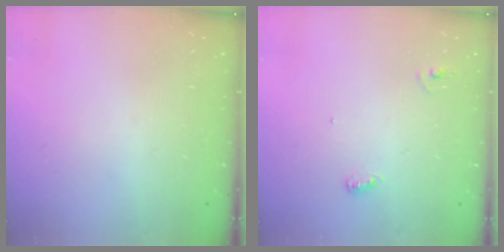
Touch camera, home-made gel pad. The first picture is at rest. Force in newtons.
{"total": 5.0, "press": 5.0, "slide": 0.4}